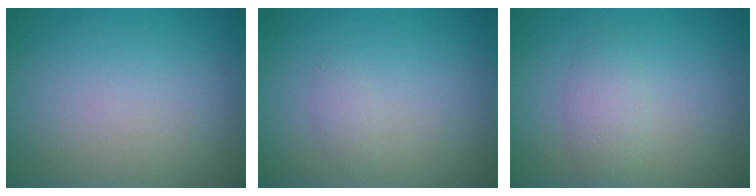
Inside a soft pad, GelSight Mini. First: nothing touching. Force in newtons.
{"total": 0.8, "press": 0.8, "slide": 0.0}
{"total": 2.1, "press": 2.1, "slide": 0.1}